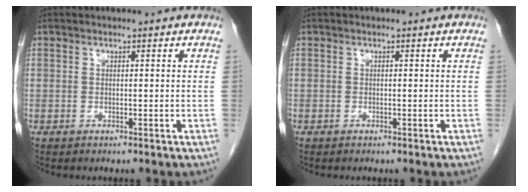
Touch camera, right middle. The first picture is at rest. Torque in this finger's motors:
{"motor_torque": [0.08, -0.07, -0.46, -0.20]}